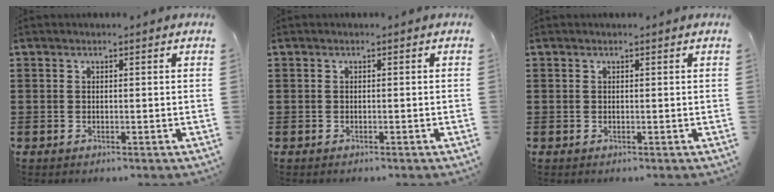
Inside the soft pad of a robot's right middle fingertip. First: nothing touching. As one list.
[{"total": 0.0}, {"total": 0.0}]